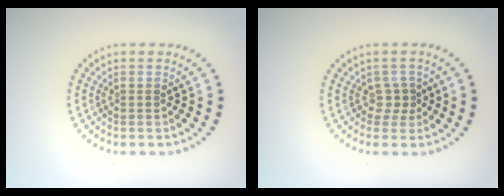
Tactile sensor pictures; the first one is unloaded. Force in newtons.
{"total": 1.4, "press": 1.0, "slide": 1.0}